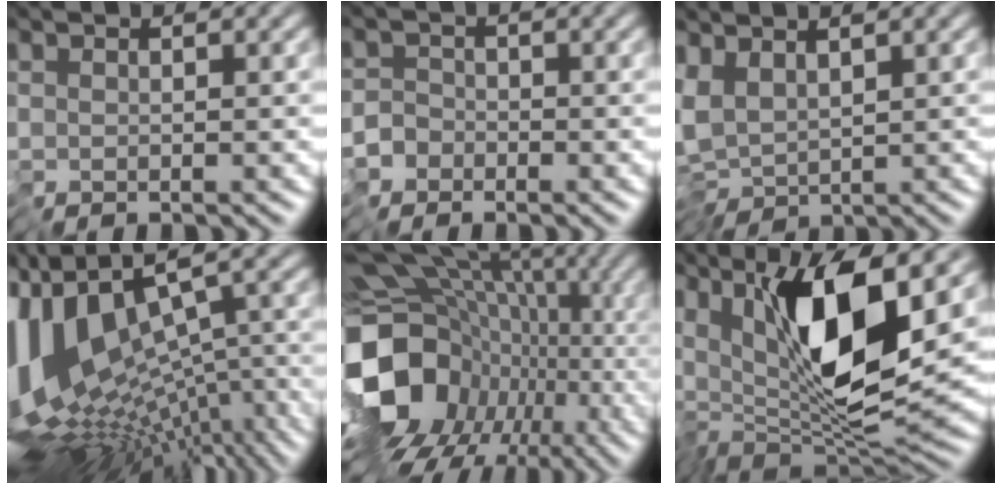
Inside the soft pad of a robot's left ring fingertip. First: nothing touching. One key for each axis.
{"total": 4.0, "fx": -3.1, "fy": 2.5, "fz": 0.0, "tx": 0.030, "ty": -0.002, "tz": -0.064}
{"total": 4.6, "fx": 0.0, "fy": 2.8, "fz": 3.6, "tx": -0.080, "ty": -0.005, "tz": 0.003}
{"total": 15.0, "fx": -2.3, "fy": 7.3, "fz": 12.9, "tx": -0.261, "ty": -0.009, "tz": -0.007}
{"total": 18.1, "fx": -3.5, "fy": 14.2, "fz": 10.7, "tx": -0.201, "ty": 0.003, "tz": -0.041}
{"total": 11.2, "fx": 2.0, "fy": 3.1, "fz": 10.5, "tx": -0.189, "ty": -0.005, "tz": 0.034}